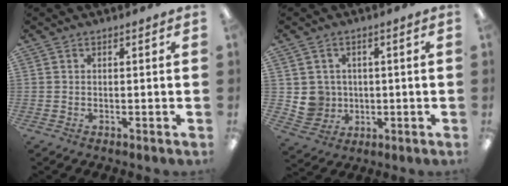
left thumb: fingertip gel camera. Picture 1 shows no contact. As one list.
[{"total": 5.8, "force": [1.1, 5.7, 0.7], "torque": [-0.033, 0.004, 0.027]}]